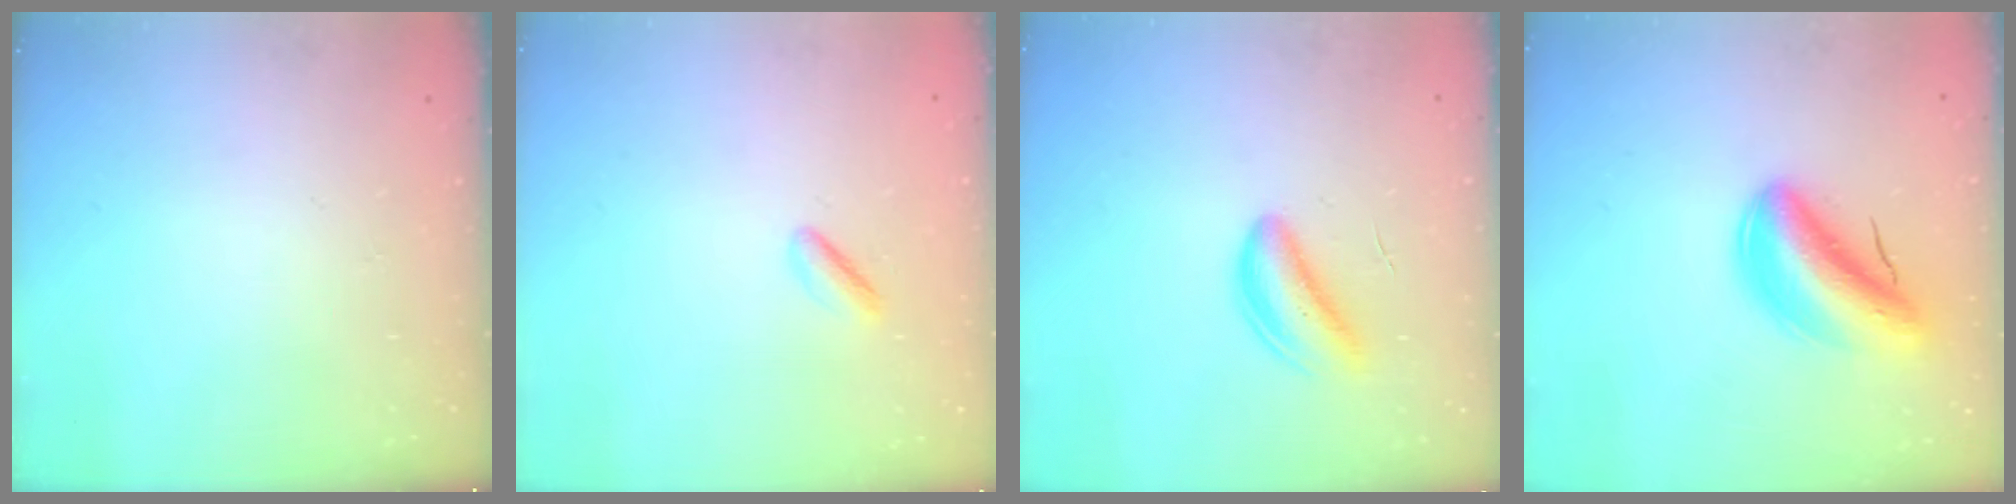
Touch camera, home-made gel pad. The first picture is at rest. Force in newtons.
{"total": 1.1, "press": 0.8, "slide": 0.8}
{"total": 6.3, "press": 6.1, "slide": 1.6}
{"total": 8.9, "press": 8.4, "slide": 3.0}